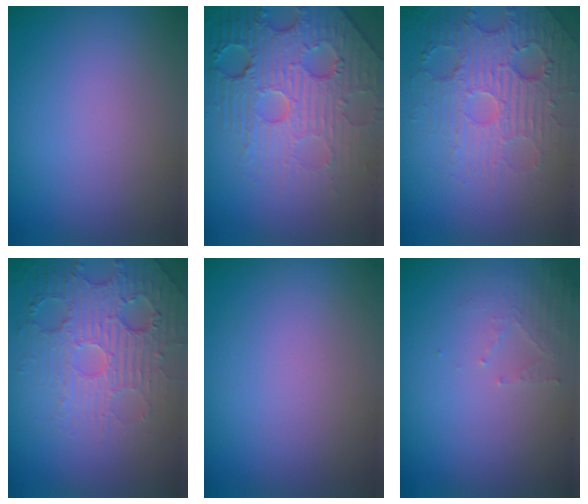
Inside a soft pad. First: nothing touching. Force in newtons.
{"total": 7.7, "press": 5.9, "slide": 4.9}
{"total": 4.8, "press": 4.3, "slide": 2.1}
{"total": 4.8, "press": 4.2, "slide": 2.2}
{"total": 0.0}
{"total": 1.7, "press": 1.7, "slide": 0.3}